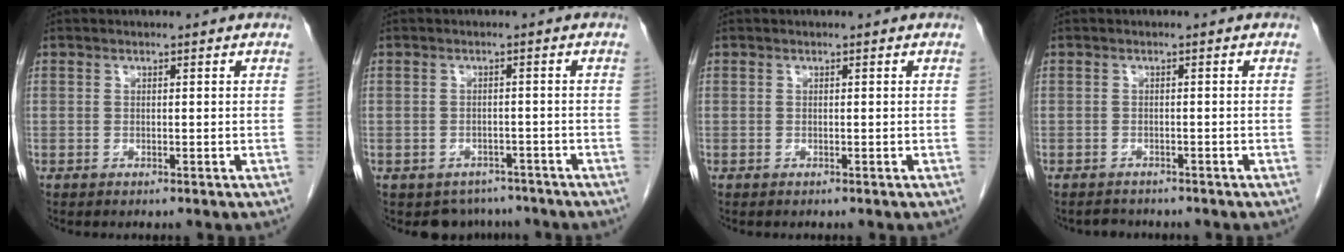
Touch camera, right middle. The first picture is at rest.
{"total": 4.1, "force": [-3.5, 2.2, -0.1], "torque": [0.005, 0.006, -0.046]}
{"total": 0.0}
{"total": 2.0, "force": [-1.9, 0.8, -0.2], "torque": [-0.002, -0.003, -0.029]}